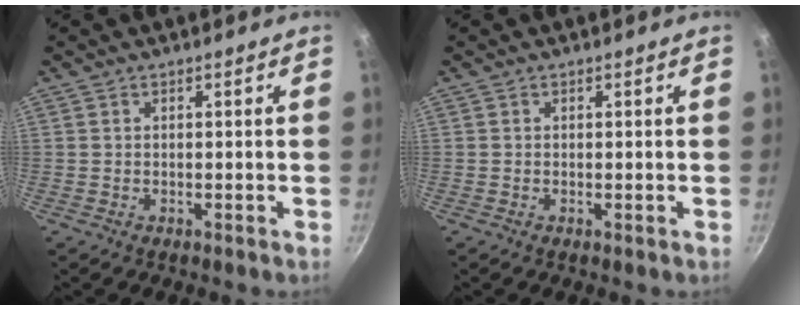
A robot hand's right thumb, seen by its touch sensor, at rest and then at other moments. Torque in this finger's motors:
{"motor_torque": [-0.26, -0.01, -0.26, -0.04, 0.03]}